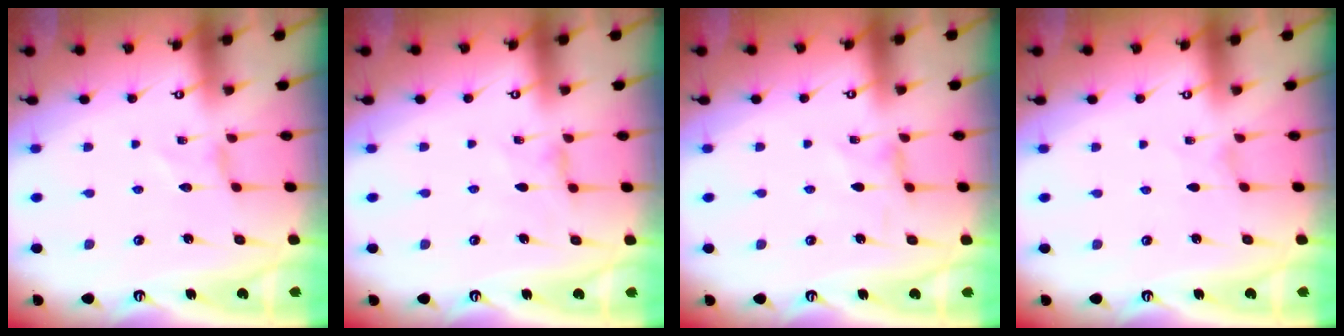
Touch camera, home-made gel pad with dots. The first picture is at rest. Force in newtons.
{"total": 0.9, "press": 0.8, "slide": 0.3}
{"total": 0.7, "press": 0.6, "slide": 0.2}
{"total": 0.0}